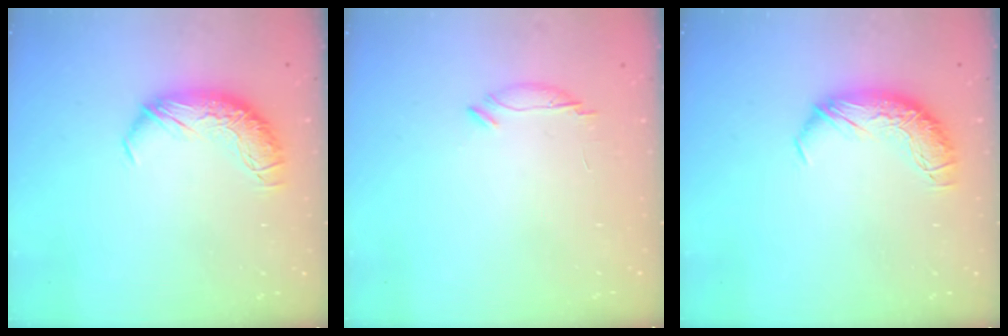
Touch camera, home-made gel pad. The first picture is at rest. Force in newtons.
{"total": 5.6, "press": 5.5, "slide": 1.1}
{"total": 0.0}